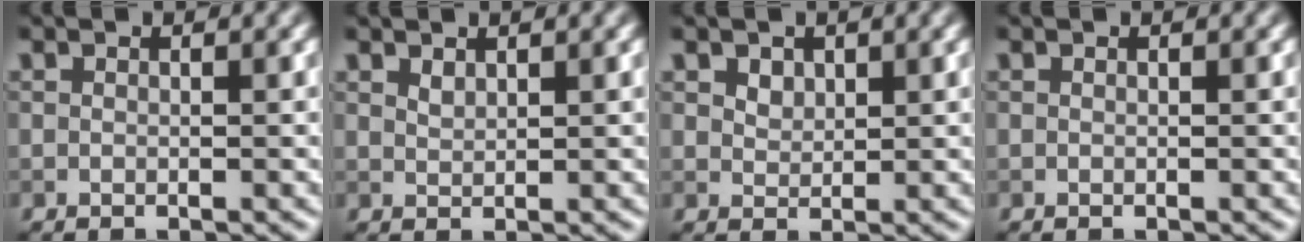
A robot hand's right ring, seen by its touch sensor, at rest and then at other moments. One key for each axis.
{"total": 0.9, "fx": 0.7, "fy": 0.3, "fz": 0.4, "tx": -0.011, "ty": 0.000, "tz": 0.017}
{"total": 1.6, "fx": 1.0, "fy": 1.1, "fz": 0.6, "tx": -0.013, "ty": -0.002, "tz": 0.019}
{"total": 0.0}